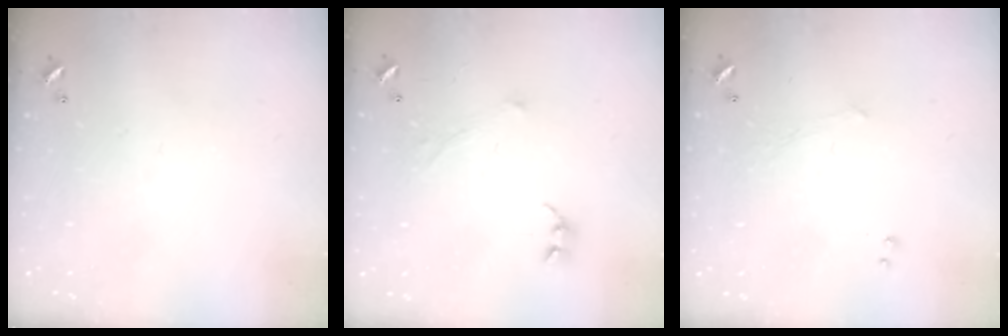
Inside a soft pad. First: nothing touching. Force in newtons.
{"total": 0.7, "press": 0.4, "slide": 0.5}
{"total": 0.7, "press": 0.3, "slide": 0.6}